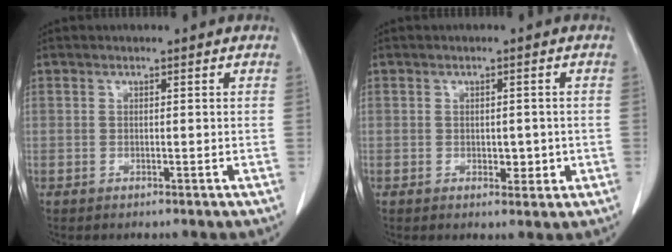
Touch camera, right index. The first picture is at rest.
{"total": 2.7, "force": [-0.4, 1.7, 2.1], "torque": [-0.023, 0.000, 0.001]}